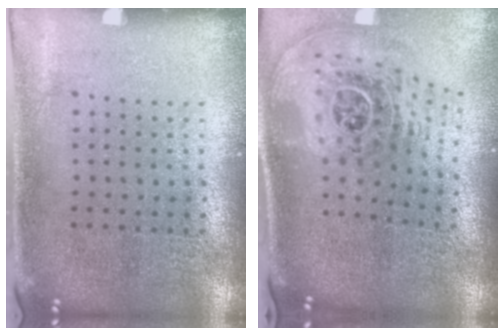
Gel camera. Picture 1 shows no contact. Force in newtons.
{"total": 2.6, "press": 1.8, "slide": 1.9}